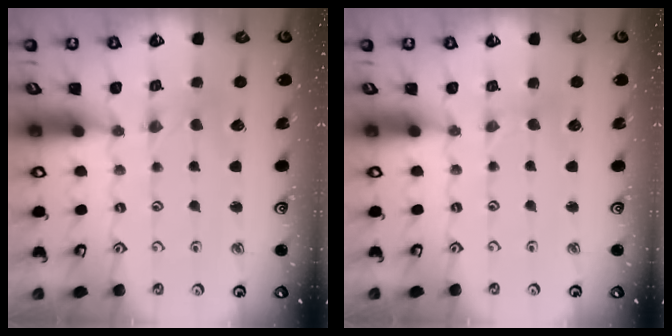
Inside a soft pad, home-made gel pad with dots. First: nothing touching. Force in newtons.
{"total": 1.7, "press": 1.7, "slide": 0.3}